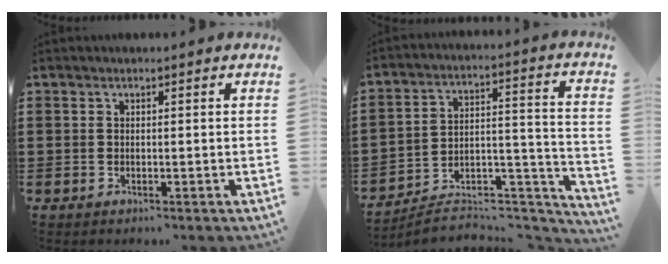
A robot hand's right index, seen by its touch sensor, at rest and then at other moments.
{"total": 5.8, "force": [-5.2, 2.1, 1.5], "torque": [-0.020, 0.009, -0.101]}